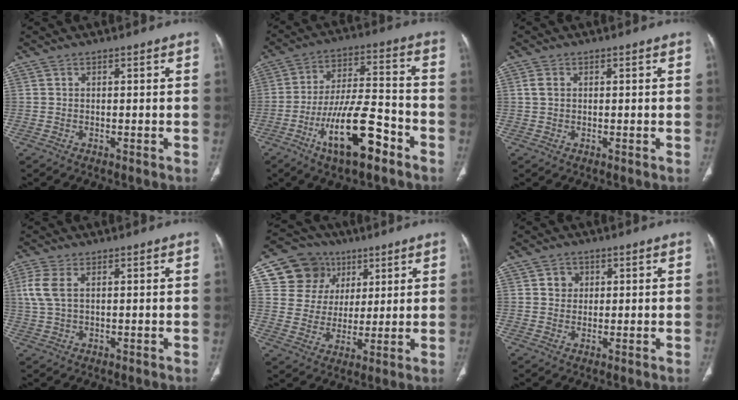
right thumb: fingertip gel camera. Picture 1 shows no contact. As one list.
[{"total": 15.5, "force": [-8.1, 5.0, 12.2], "torque": [-0.211, 0.052, -0.134]}, {"total": 1.8, "force": [0.4, 1.2, 1.3], "torque": [-0.027, 0.004, 0.011]}, {"total": 5.2, "force": [1.4, 2.7, 4.2], "torque": [-0.113, 0.009, 0.032]}, {"total": 13.2, "force": [5.8, 11.4, 3.2], "torque": [-0.019, -0.008, 0.109]}, {"total": 2.9, "force": [0.9, 2.6, 0.8], "torque": [0.003, -0.002, 0.014]}]